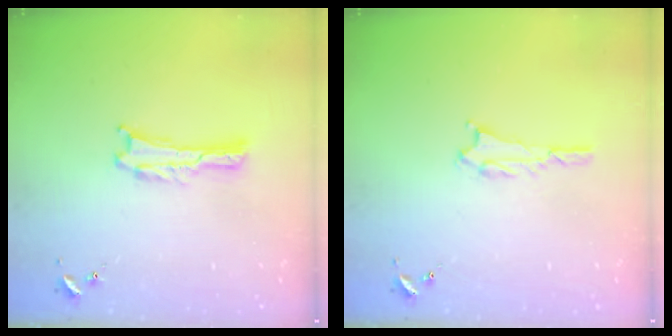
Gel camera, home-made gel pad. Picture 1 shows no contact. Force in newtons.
{"total": 1.8, "press": 1.8, "slide": 0.2}